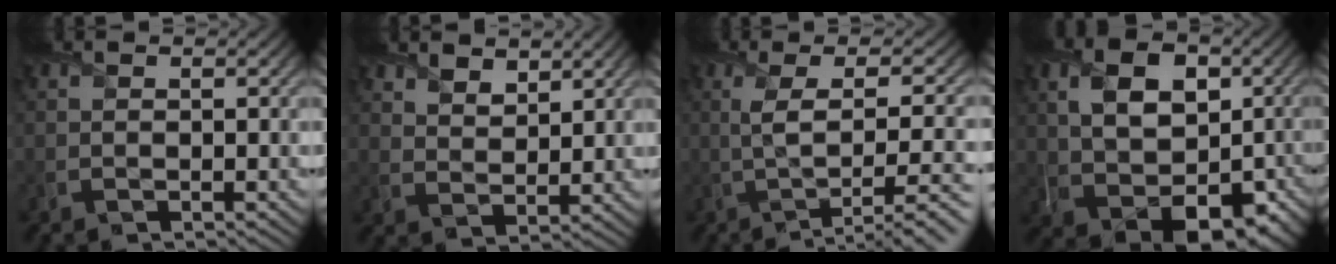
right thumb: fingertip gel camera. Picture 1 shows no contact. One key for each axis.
{"total": 4.1, "fx": 3.0, "fy": 2.1, "fz": 1.7, "tx": -0.043, "ty": -0.009, "tz": 0.059}
{"total": 8.0, "fx": -0.6, "fy": 2.4, "fz": 7.7, "tx": -0.103, "ty": 0.003, "tz": -0.012}
{"total": 12.1, "fx": 0.4, "fy": 8.2, "fz": 8.9, "tx": -0.161, "ty": -0.008, "tz": 0.013}